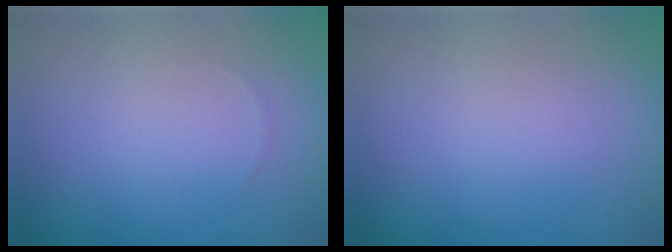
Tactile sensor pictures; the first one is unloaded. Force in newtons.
{"total": 0.0}